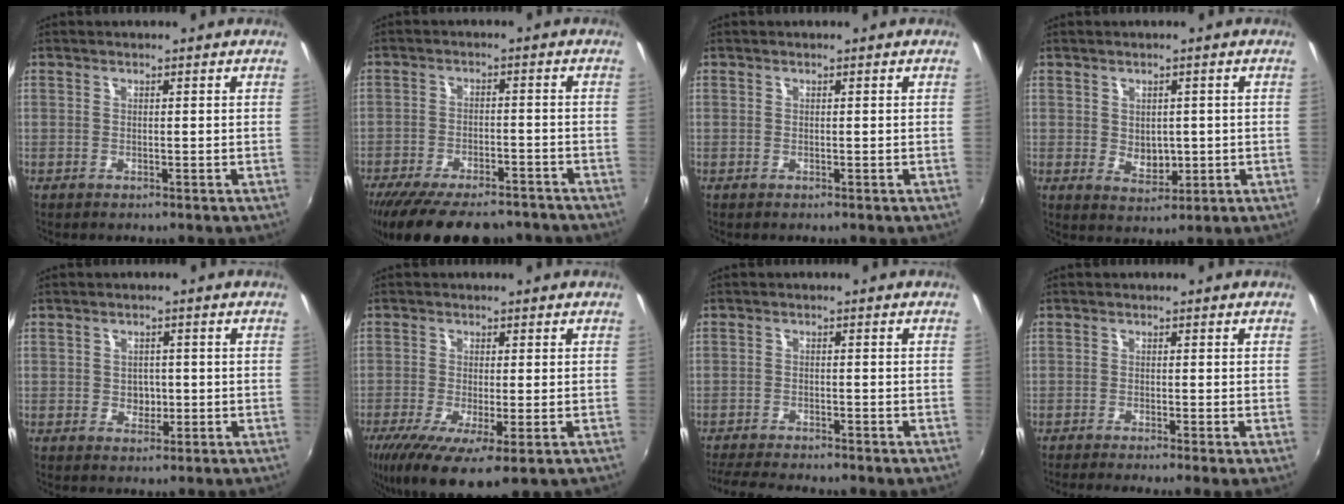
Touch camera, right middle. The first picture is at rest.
{"total": 18.3, "force": [-14.8, 6.2, 8.8], "torque": [-0.180, -0.029, -0.214]}
{"total": 0.0}
{"total": 4.0, "force": [0.0, 3.0, 2.6], "torque": [-0.040, -0.004, 0.007]}
{"total": 2.7, "force": [-0.4, 2.4, 1.1], "torque": [-0.015, 0.004, -0.005]}
{"total": 11.3, "force": [-5.6, 2.8, 9.4], "torque": [-0.187, -0.046, -0.090]}
{"total": 7.9, "force": [-7.2, 0.8, 3.2], "torque": [-0.082, -0.020, -0.116]}
{"total": 3.7, "force": [-2.6, -0.7, 2.5], "torque": [-0.053, -0.017, -0.046]}